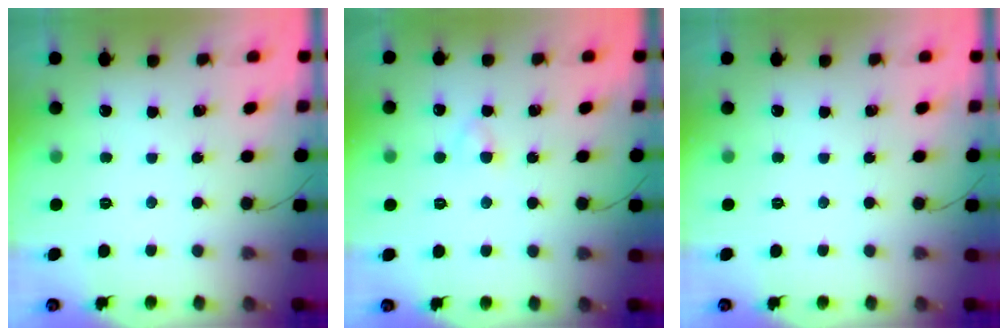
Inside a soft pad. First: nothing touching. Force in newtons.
{"total": 2.5, "press": 2.3, "slide": 1.0}
{"total": 0.0}